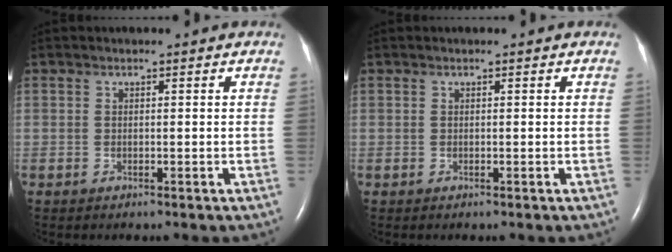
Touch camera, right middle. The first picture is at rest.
{"total": 0.0}